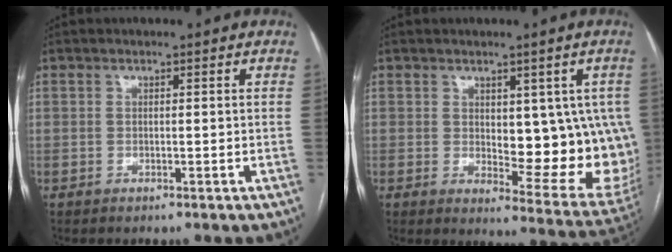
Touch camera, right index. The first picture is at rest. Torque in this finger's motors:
{"motor_torque": [0.80, 0.40, 0.17, 0.03]}